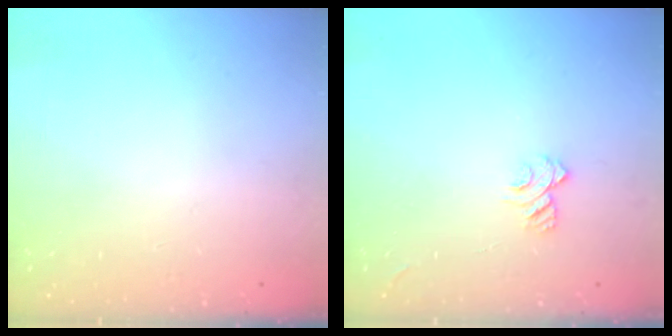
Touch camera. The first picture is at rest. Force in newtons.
{"total": 5.3, "press": 5.3, "slide": 0.5}